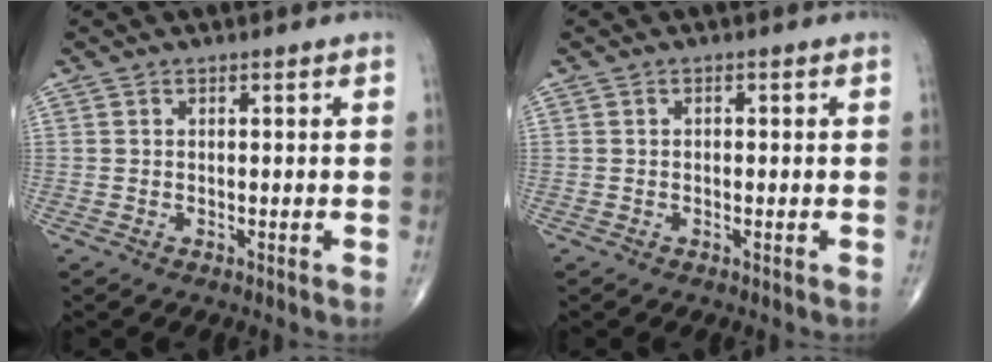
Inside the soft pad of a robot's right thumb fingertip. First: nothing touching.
{"total": 0.5, "force": [0.0, 0.3, 0.4], "torque": [-0.006, 0.000, -0.001]}